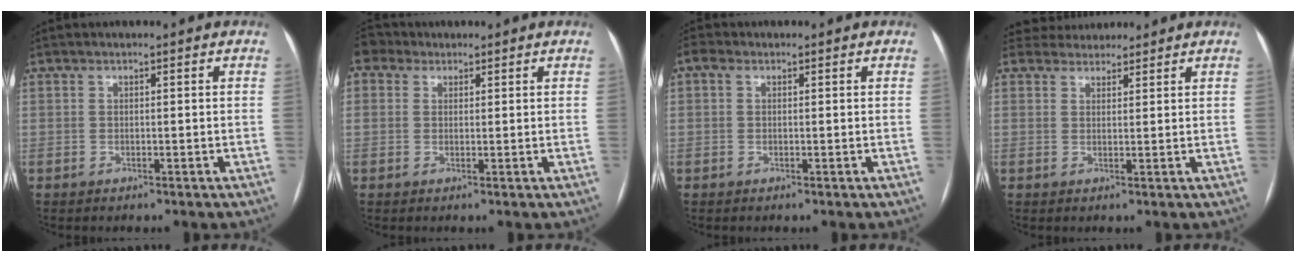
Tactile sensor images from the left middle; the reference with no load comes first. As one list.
[{"total": 2.0, "force": [1.4, 1.5, 0.2], "torque": [-0.007, 0.017, 0.029]}, {"total": 1.0, "force": [-0.7, -0.6, -0.2], "torque": [0.009, 0.002, -0.016]}, {"total": 3.9, "force": [3.7, 1.3, -0.1], "torque": [0.003, 0.023, 0.059]}]